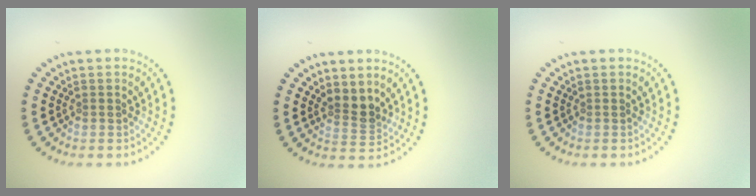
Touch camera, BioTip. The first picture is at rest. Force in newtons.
{"total": 2.3, "press": 1.8, "slide": 1.5}
{"total": 0.0}